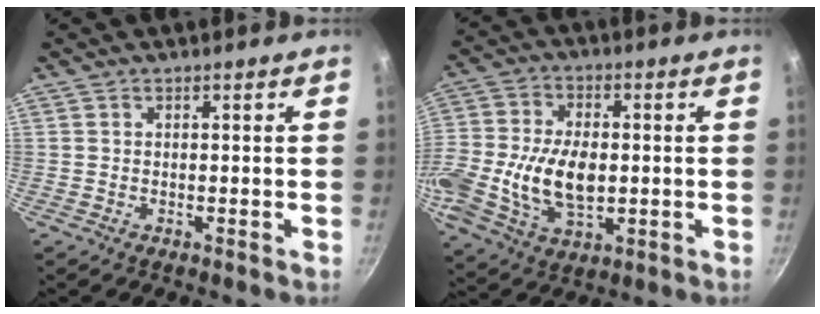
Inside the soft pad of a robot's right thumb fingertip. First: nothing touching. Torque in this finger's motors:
{"motor_torque": [2.04, 2.79, 1.30, -1.47, 0.72]}